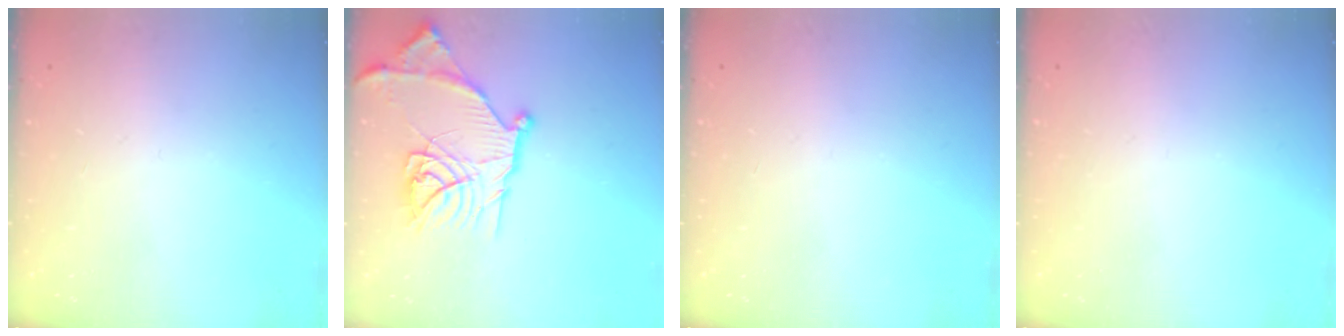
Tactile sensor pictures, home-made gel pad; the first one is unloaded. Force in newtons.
{"total": 20.3, "press": 20.2, "slide": 1.6}
{"total": 0.0}
{"total": 0.0}